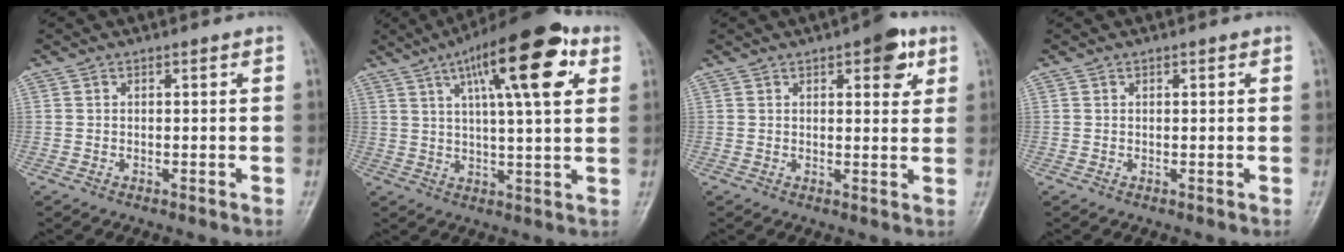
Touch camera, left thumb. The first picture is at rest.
{"total": 17.5, "force": [7.2, 4.8, 15.2], "torque": [-0.210, -0.004, 0.105]}
{"total": 6.1, "force": [3.0, 2.6, 4.6], "torque": [-0.038, -0.009, 0.031]}
{"total": 0.5, "force": [0.2, 0.2, 0.4], "torque": [-0.004, 0.001, 0.003]}